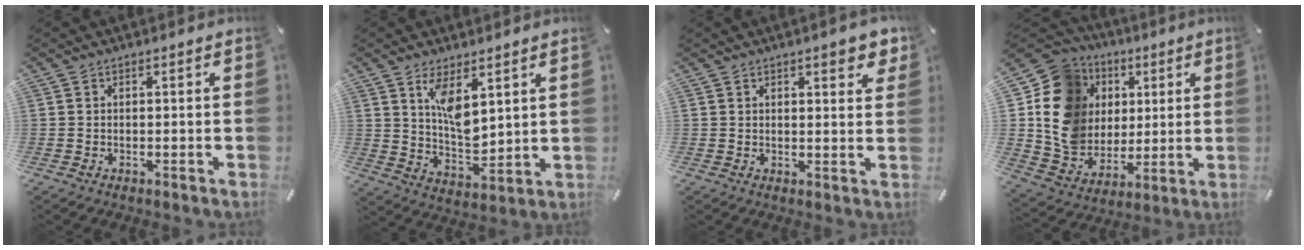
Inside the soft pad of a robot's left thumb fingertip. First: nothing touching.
{"total": 9.4, "force": [4.9, 4.7, 6.4], "torque": [-0.114, -0.029, 0.085]}
{"total": 4.3, "force": [2.7, 1.7, 2.8], "torque": [-0.038, -0.011, 0.043]}
{"total": 16.9, "force": [3.4, 15.5, 5.7], "torque": [-0.104, -0.011, 0.073]}